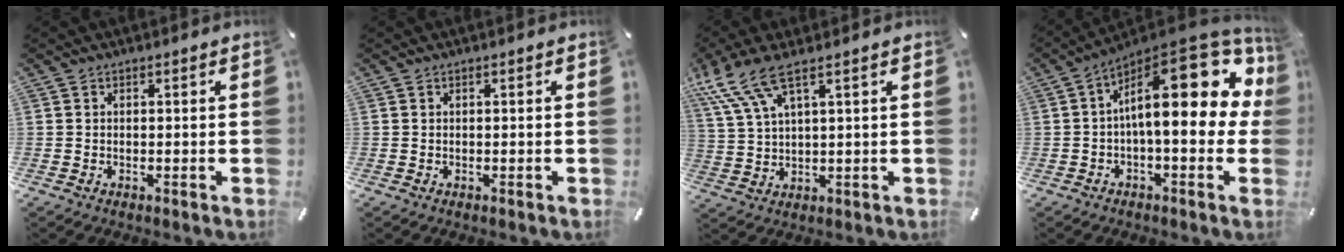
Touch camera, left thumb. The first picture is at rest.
{"total": 0.0}
{"total": 9.6, "force": [5.7, 3.1, 7.1], "torque": [-0.162, -0.015, 0.108]}
{"total": 22.7, "force": [5.4, 9.5, 19.9], "torque": [-0.299, -0.048, 0.093]}